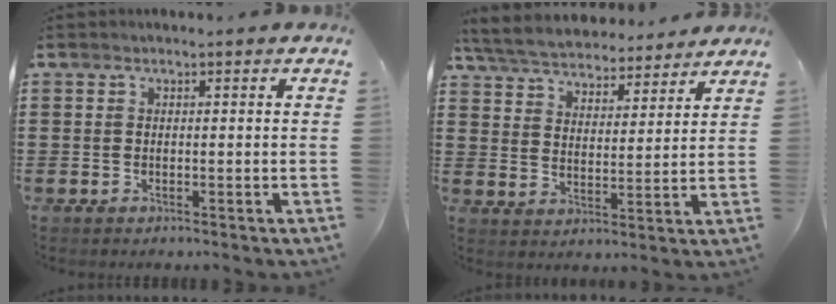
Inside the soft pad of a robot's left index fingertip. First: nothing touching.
{"total": 5.4, "force": [5.3, 0.7, 0.8], "torque": [-0.044, -0.031, 0.092]}